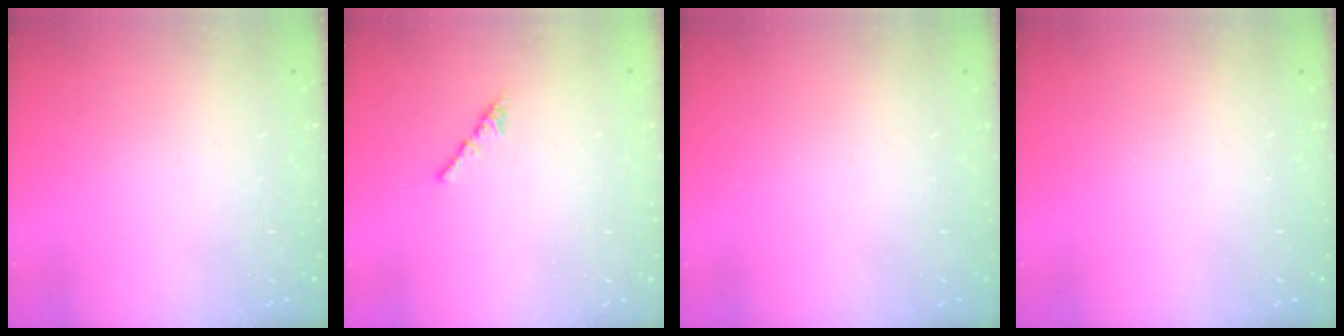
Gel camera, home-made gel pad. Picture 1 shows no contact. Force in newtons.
{"total": 2.1, "press": 2.0, "slide": 0.7}
{"total": 0.0}
{"total": 0.0}